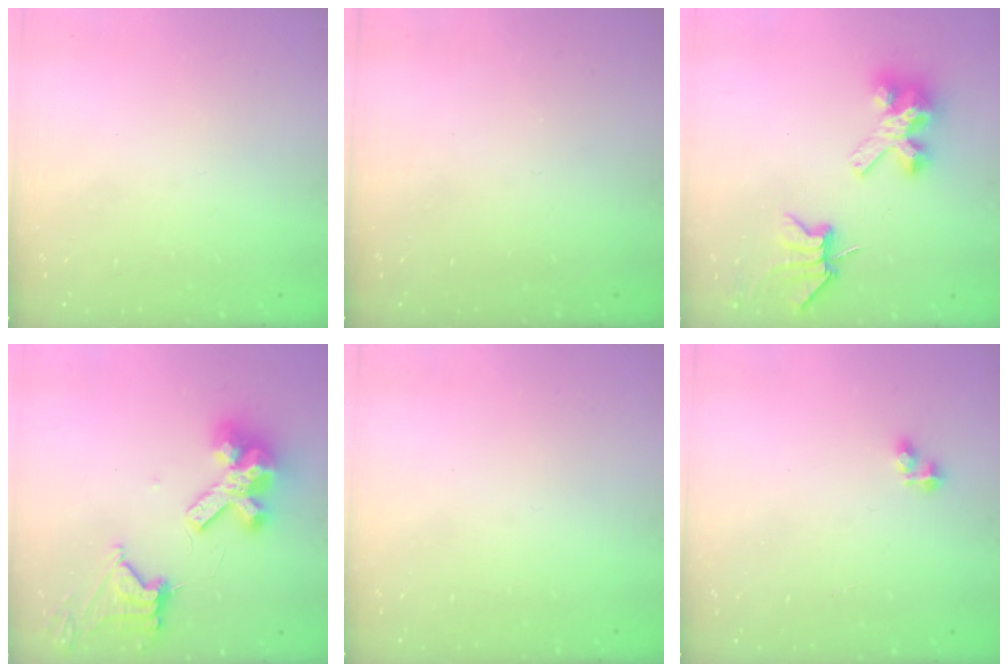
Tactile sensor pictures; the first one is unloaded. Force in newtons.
{"total": 0.0}
{"total": 8.1, "press": 8.1, "slide": 0.6}
{"total": 12.6, "press": 12.5, "slide": 1.4}
{"total": 0.0}
{"total": 2.1, "press": 2.1, "slide": 0.3}